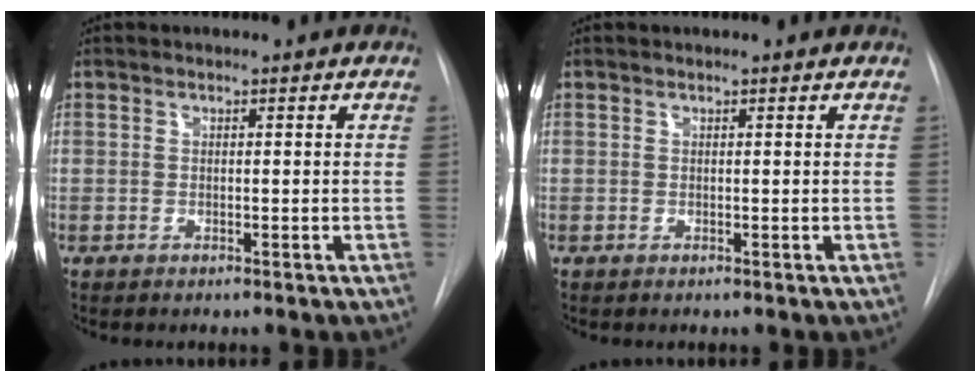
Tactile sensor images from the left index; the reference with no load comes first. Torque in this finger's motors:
{"motor_torque": [0.04, -0.01, -0.01, -0.01]}